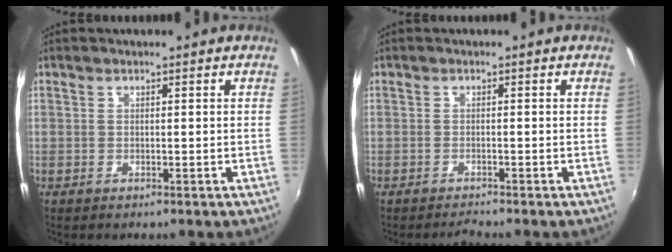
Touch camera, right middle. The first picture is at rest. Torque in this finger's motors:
{"motor_torque": [0.04, -0.03, -0.01, 0.00]}